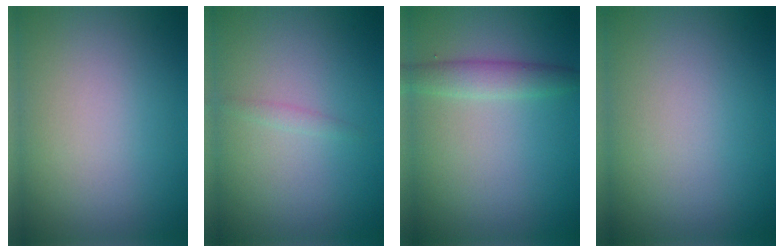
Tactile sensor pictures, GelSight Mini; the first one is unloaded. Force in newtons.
{"total": 0.6, "press": 0.6, "slide": 0.0}
{"total": 2.4, "press": 2.4, "slide": 0.1}
{"total": 0.0}